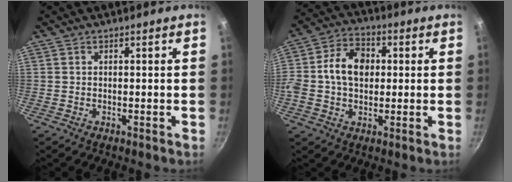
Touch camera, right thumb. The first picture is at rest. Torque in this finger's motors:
{"motor_torque": [1.59, 1.83, 1.21, -0.23, 0.22]}